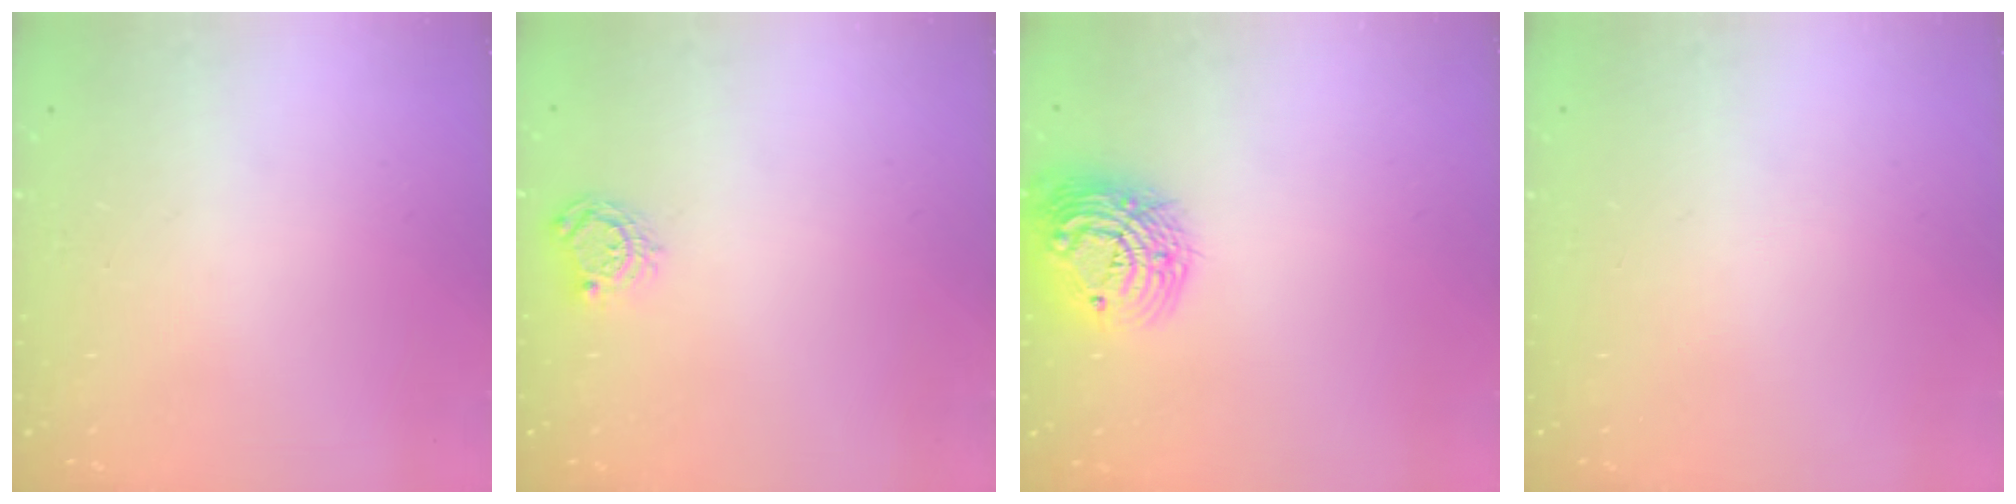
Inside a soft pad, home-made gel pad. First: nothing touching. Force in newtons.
{"total": 5.2, "press": 5.2, "slide": 0.3}
{"total": 15.6, "press": 15.6, "slide": 1.2}
{"total": 0.0}